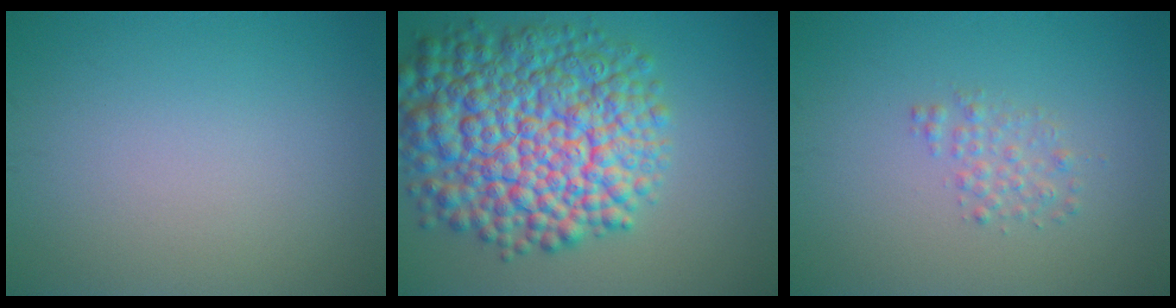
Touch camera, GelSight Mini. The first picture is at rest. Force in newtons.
{"total": 13.3, "press": 13.3, "slide": 0.3}
{"total": 1.6, "press": 1.6, "slide": 0.0}